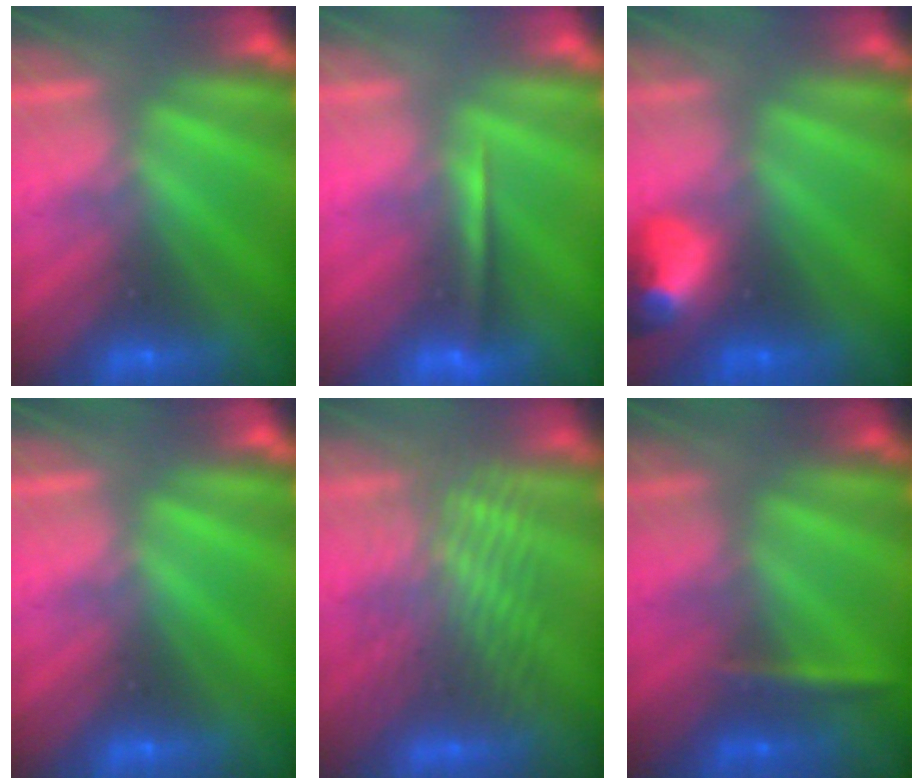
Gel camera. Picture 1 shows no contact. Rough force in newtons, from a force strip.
{"total": 1.3}
{"total": 5.5}
{"total": 0.0}
{"total": 3.4}
{"total": 2.4}